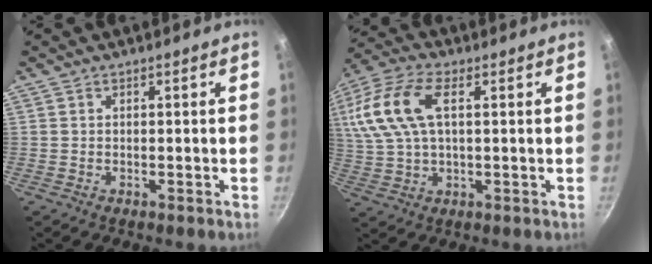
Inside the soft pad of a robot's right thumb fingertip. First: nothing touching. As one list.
[{"total": 15.4, "force": [3.9, 8.1, 12.5], "torque": [-0.263, 0.021, 0.068]}]